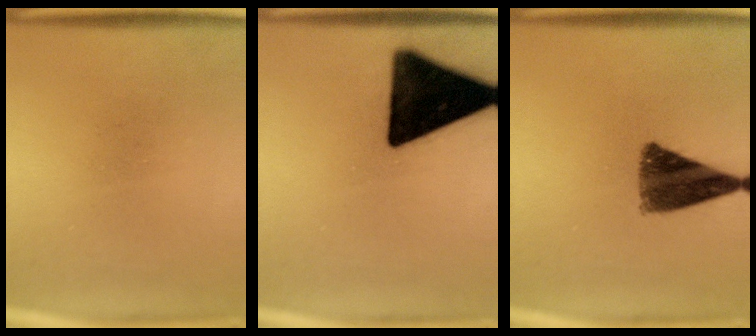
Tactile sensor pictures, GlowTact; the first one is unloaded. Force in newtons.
{"total": 19.4}
{"total": 9.6}